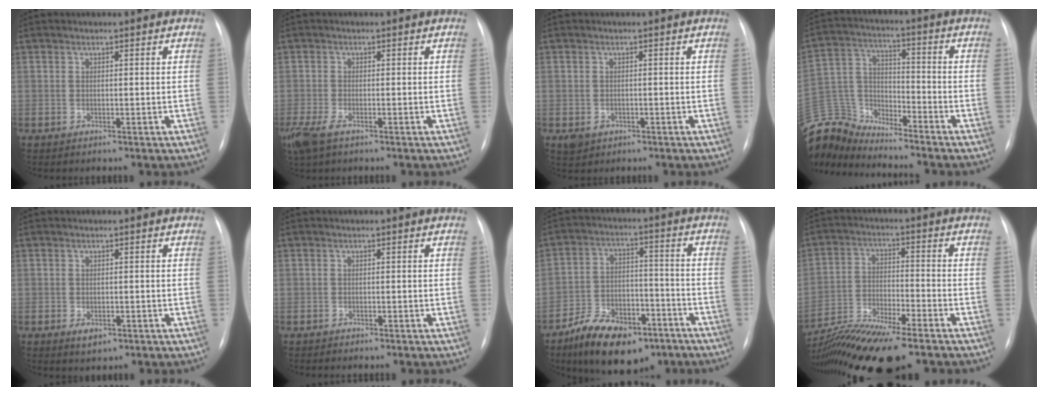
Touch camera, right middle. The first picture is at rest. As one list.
[{"total": 4.7, "force": [-2.9, 1.8, 3.3], "torque": [-0.079, -0.013, -0.052]}, {"total": 2.2, "force": [-1.0, 1.9, 0.8], "torque": [-0.011, 0.001, -0.006]}, {"total": 13.4, "force": [-13.1, 2.5, 1.1], "torque": [-0.033, 0.045, -0.253]}, {"total": 2.2, "force": [-1.0, 1.3, 1.4], "torque": [-0.020, 0.000, -0.006]}, {"total": 0.7, "force": [-0.7, 0.2, 0.2], "torque": [-0.008, -0.002, -0.012]}, {"total": 14.3, "force": [-9.5, 6.8, 8.2], "torque": [-0.132, 0.010, -0.155]}, {"total": 14.0, "force": [-11.4, 1.5, 8.0], "torque": [-0.154, -0.015, -0.197]}]